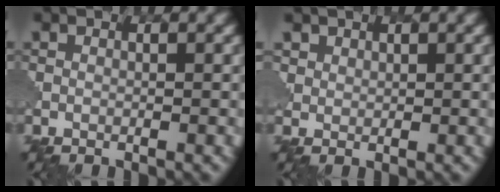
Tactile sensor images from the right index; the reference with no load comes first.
{"total": 1.5, "force": [0.9, 1.2, 0.3], "torque": [-0.005, -0.004, 0.021]}